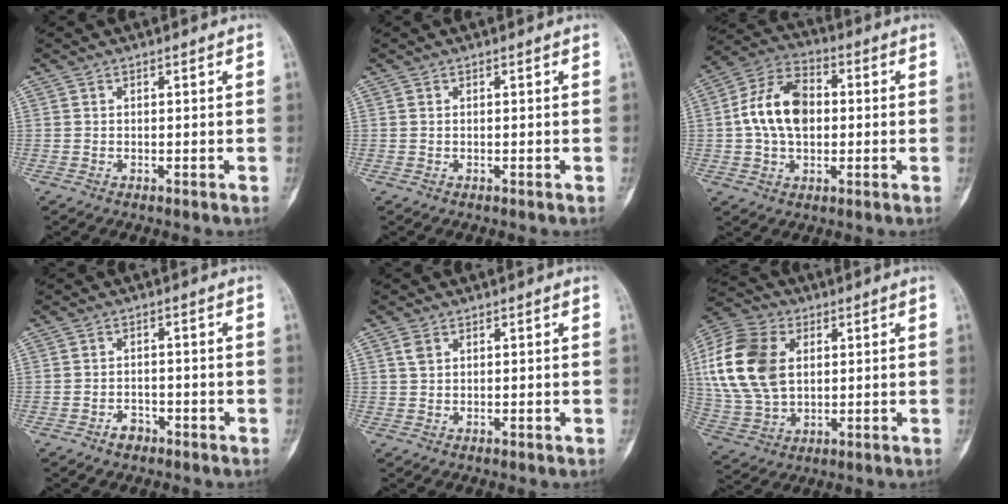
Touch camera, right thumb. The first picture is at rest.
{"total": 0.0}
{"total": 12.9, "force": [0.6, 8.5, 9.7], "torque": [-0.164, 0.023, 0.003]}
{"total": 2.3, "force": [-1.6, 1.6, 0.7], "torque": [-0.005, 0.015, -0.024]}
{"total": 1.9, "force": [0.9, 1.2, 1.2], "torque": [-0.022, 0.001, 0.018]}
{"total": 18.1, "force": [3.6, 12.2, 12.8], "torque": [-0.259, 0.003, 0.069]}